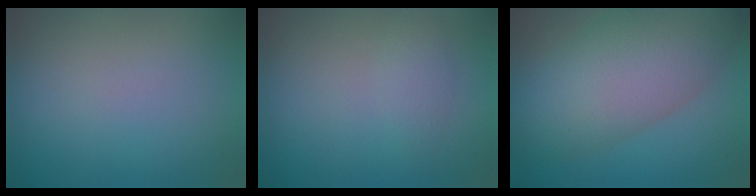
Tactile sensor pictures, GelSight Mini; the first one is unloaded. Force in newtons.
{"total": 1.5, "press": 1.5, "slide": 0.1}
{"total": 8.9, "press": 8.9, "slide": 0.5}